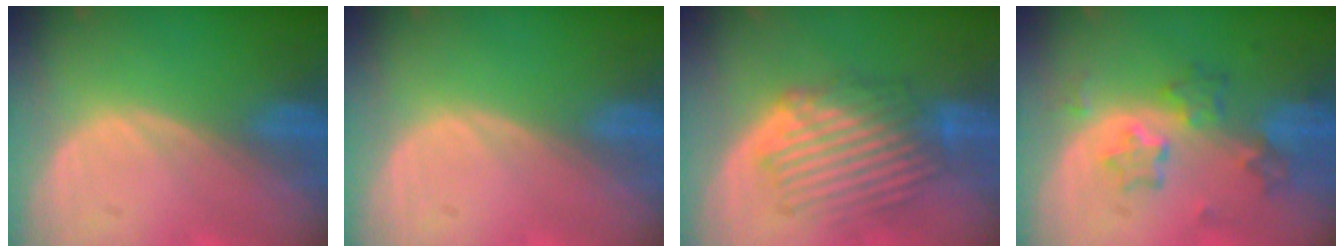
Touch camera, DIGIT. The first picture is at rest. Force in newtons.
{"total": 0.0}
{"total": 8.3, "press": 8.0, "slide": 2.4}
{"total": 6.9, "press": 6.1, "slide": 3.0}